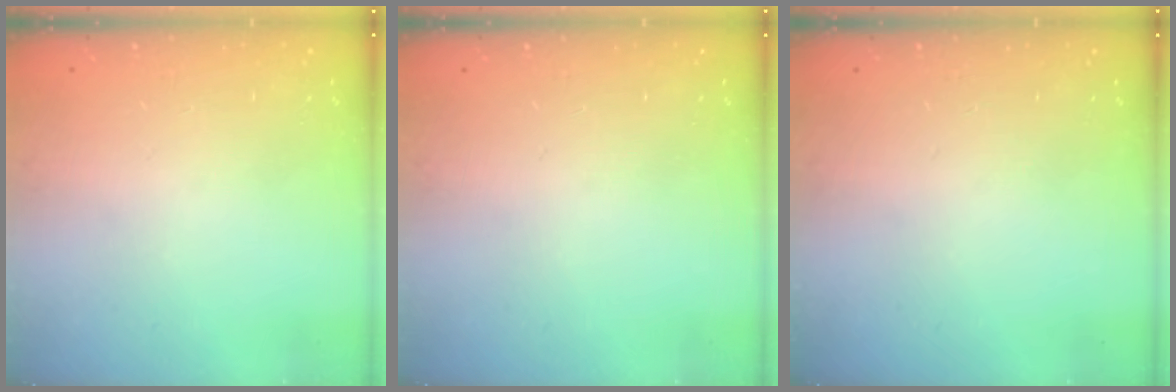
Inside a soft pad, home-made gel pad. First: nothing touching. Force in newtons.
{"total": 0.0}
{"total": 0.0}